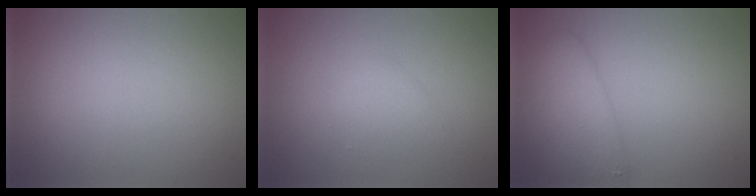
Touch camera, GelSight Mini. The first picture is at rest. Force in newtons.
{"total": 1.5, "press": 1.5, "slide": 0.1}
{"total": 3.8, "press": 3.8, "slide": 0.2}